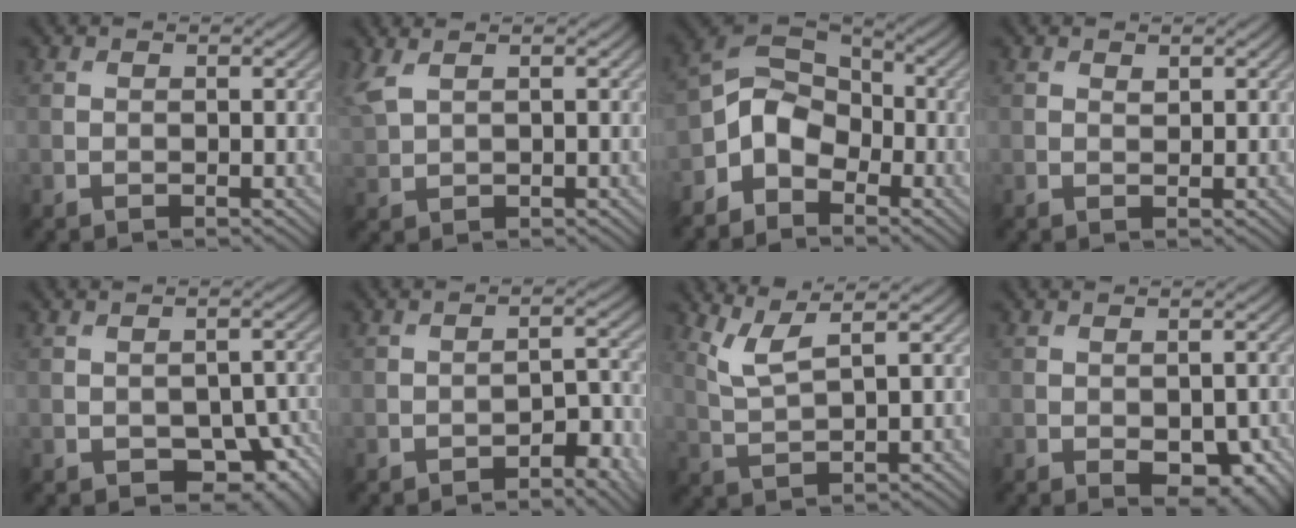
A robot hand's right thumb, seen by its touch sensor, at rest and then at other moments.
{"total": 3.4, "force": [2.0, 1.4, 2.4], "torque": [-0.078, 0.011, 0.046]}
{"total": 6.9, "force": [-3.4, 4.8, 3.5], "torque": [-0.064, 0.008, -0.089]}
{"total": 0.7, "force": [0.6, 0.3, 0.2], "torque": [-0.004, -0.003, 0.012]}
{"total": 7.2, "force": [-3.3, 4.2, 4.8], "torque": [-0.072, -0.016, -0.033]}
{"total": 4.1, "force": [-2.5, 1.5, 2.9], "torque": [-0.036, 0.012, -0.037]}
{"total": 4.3, "force": [2.6, 0.8, 3.4], "torque": [-0.080, 0.003, 0.064]}
{"total": 5.5, "force": [-2.0, 3.0, 4.1], "torque": [-0.054, -0.024, -0.012]}